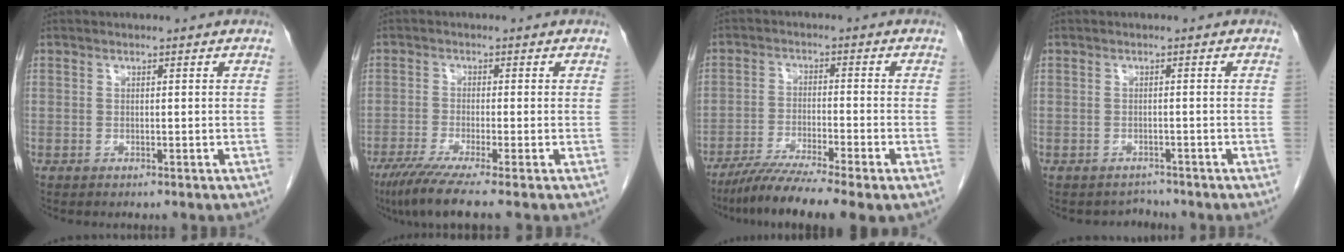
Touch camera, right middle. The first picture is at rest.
{"total": 6.9, "force": [-5.1, -0.6, 4.7], "torque": [-0.076, -0.022, -0.089]}
{"total": 9.7, "force": [-7.2, -0.2, 6.5], "torque": [-0.107, -0.024, -0.121]}
{"total": 1.3, "force": [-1.0, 0.3, -0.7], "torque": [0.007, -0.006, -0.015]}